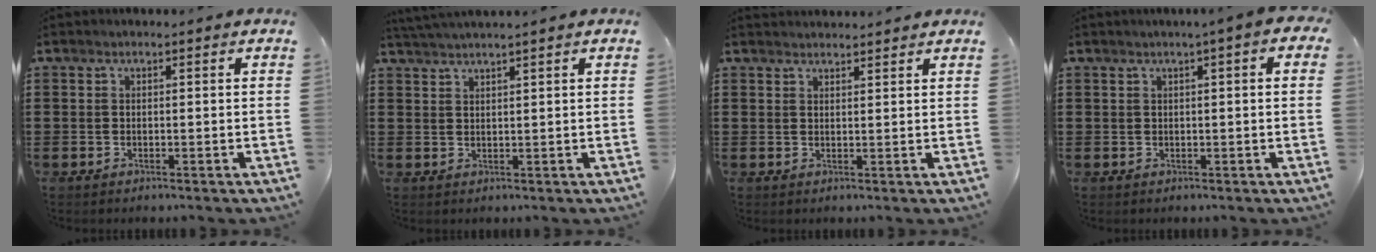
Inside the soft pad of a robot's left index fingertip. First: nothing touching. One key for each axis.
{"total": 1.9, "fx": 1.7, "fy": -0.5, "fz": 0.5, "tx": -0.011, "ty": 0.000, "tz": 0.034}
{"total": 1.8, "fx": 1.7, "fy": 0.2, "fz": -0.1, "tx": -0.003, "ty": 0.000, "tz": 0.035}
{"total": 1.8, "fx": 0.4, "fy": 0.1, "fz": 1.7, "tx": -0.032, "ty": 0.000, "tz": 0.007}